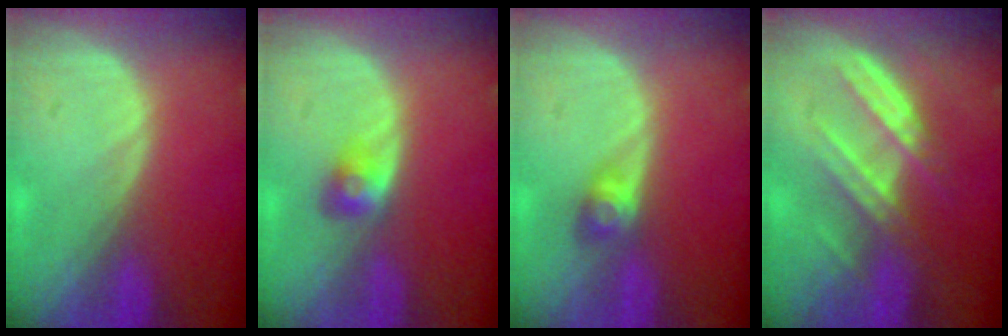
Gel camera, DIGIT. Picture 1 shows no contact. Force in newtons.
{"total": 2.9, "press": 2.4, "slide": 1.5}
{"total": 3.0, "press": 2.6, "slide": 1.5}
{"total": 6.5, "press": 6.4, "slide": 1.1}